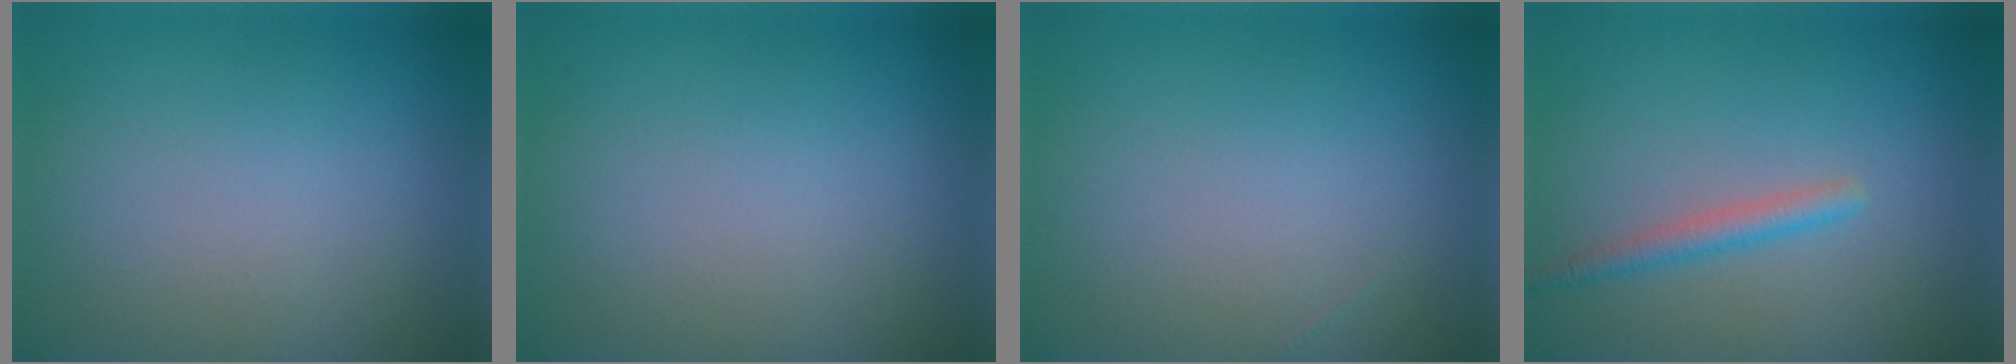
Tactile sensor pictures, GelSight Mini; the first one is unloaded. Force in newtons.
{"total": 0.0}
{"total": 0.0}
{"total": 1.8, "press": 1.8, "slide": 0.1}